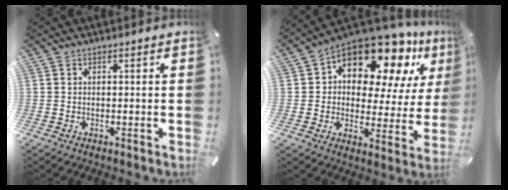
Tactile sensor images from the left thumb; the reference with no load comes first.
{"total": 15.0, "force": [10.6, 7.7, 7.3], "torque": [-0.126, -0.087, 0.186]}